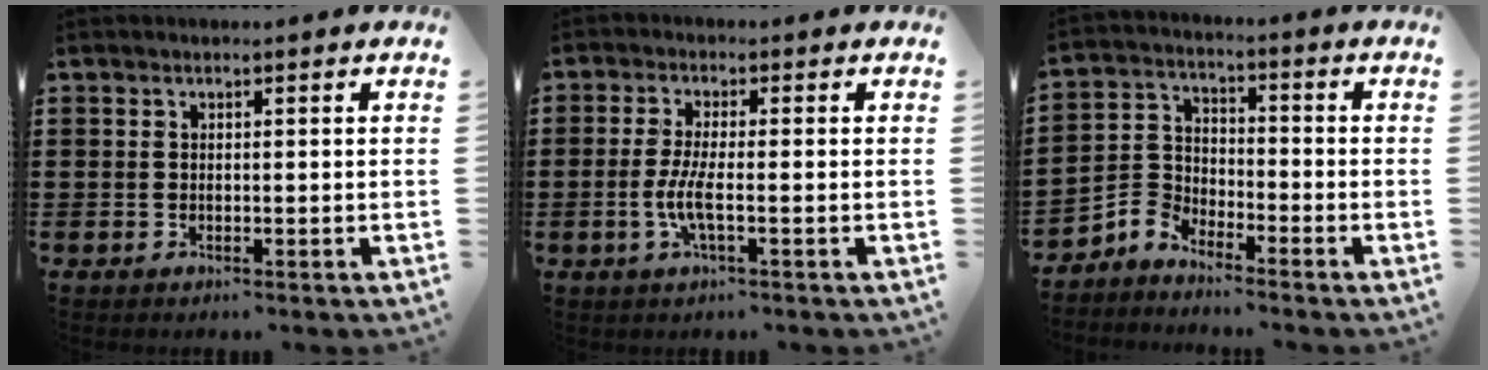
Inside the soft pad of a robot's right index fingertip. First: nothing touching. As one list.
[{"total": 4.8, "force": [-1.3, 0.8, 4.5], "torque": [-0.107, -0.010, -0.034]}, {"total": 4.2, "force": [-4.0, 1.4, 0.5], "torque": [-0.031, -0.001, -0.087]}]